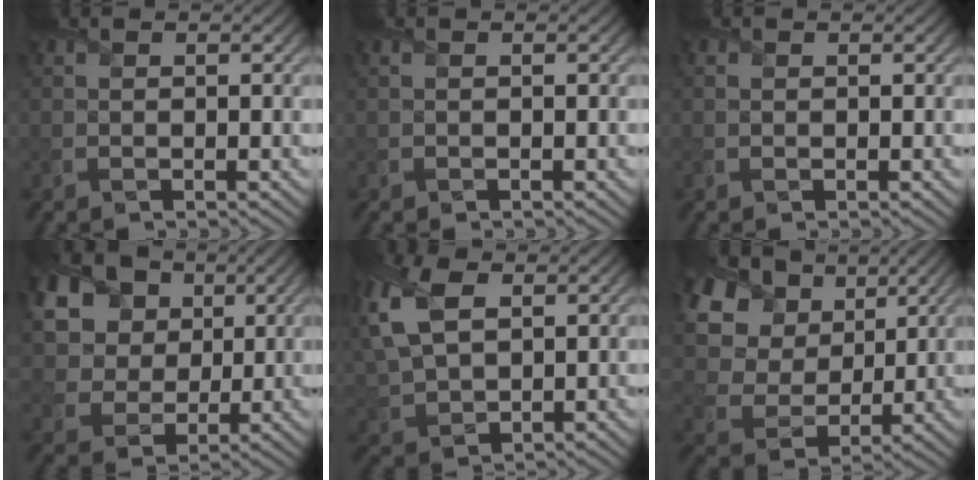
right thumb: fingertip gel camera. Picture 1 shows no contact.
{"total": 0.0}
{"total": 0.5, "force": [0.2, 0.4, 0.3], "torque": [-0.007, 0.001, 0.003]}
{"total": 19.9, "force": [9.2, 15.2, 9.0], "torque": [-0.265, 0.022, 0.187]}
{"total": 11.0, "force": [3.9, 6.6, 7.9], "torque": [-0.227, 0.016, 0.076]}
{"total": 16.5, "force": [8.2, 11.7, 8.2], "torque": [-0.245, 0.037, 0.177]}